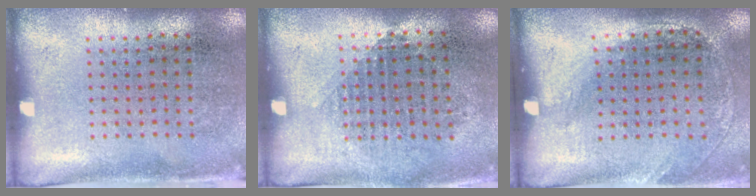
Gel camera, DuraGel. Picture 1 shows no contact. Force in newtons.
{"total": 0.9, "press": 0.8, "slide": 0.4}
{"total": 1.3, "press": 0.9, "slide": 0.9}